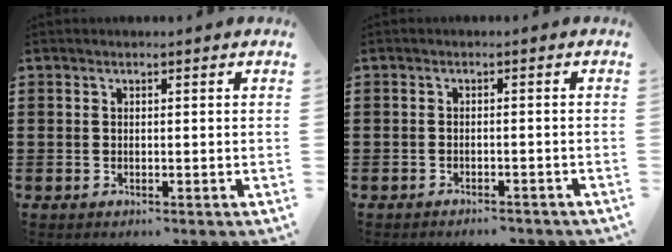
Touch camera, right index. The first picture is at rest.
{"total": 1.4, "force": [-1.3, 0.1, 0.2], "torque": [-0.010, 0.002, -0.028]}